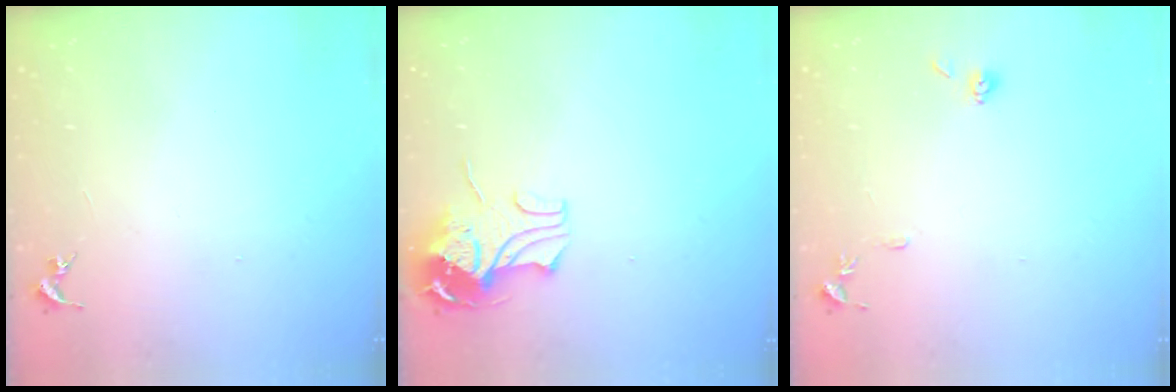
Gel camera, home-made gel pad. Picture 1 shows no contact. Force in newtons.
{"total": 9.8, "press": 9.7, "slide": 1.2}
{"total": 7.2, "press": 7.2, "slide": 0.8}